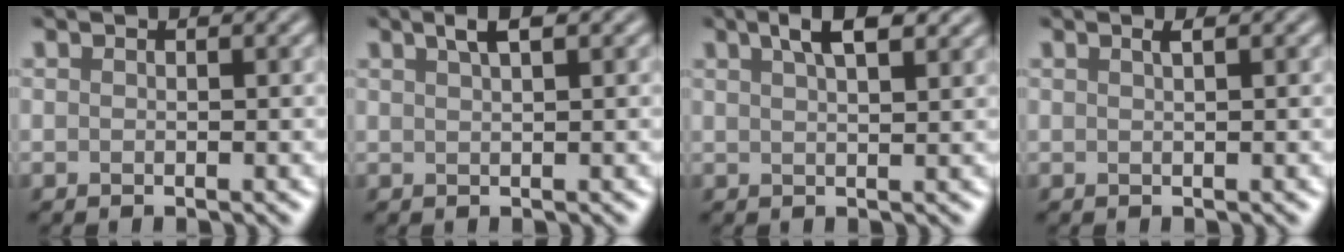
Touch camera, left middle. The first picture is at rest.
{"total": 1.8, "force": [1.2, 0.3, 1.4], "torque": [-0.022, 0.004, 0.018]}
{"total": 3.8, "force": [2.5, 1.0, 2.7], "torque": [-0.040, 0.010, 0.040]}
{"total": 0.8, "force": [0.4, 0.1, 0.6], "torque": [-0.012, 0.002, 0.006]}